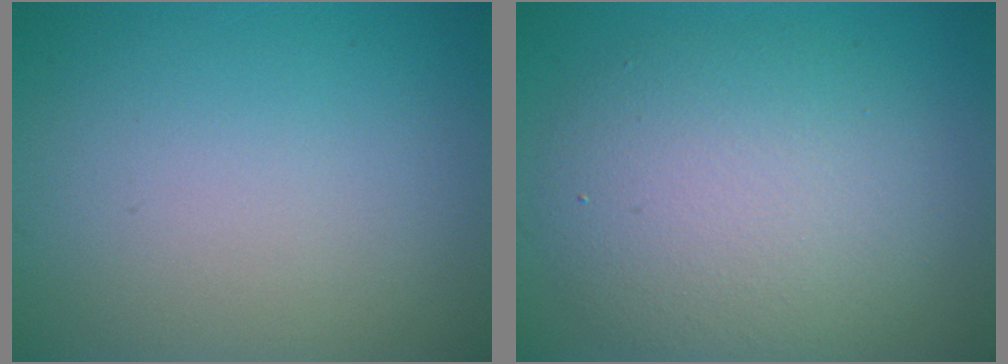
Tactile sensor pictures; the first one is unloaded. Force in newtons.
{"total": 7.0, "press": 7.0, "slide": 0.2}